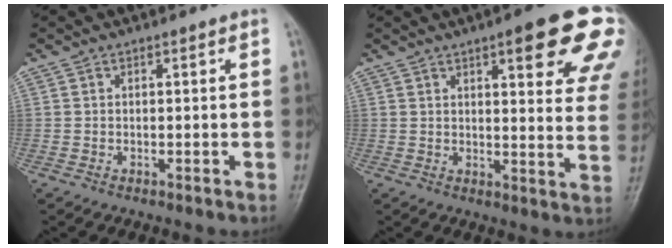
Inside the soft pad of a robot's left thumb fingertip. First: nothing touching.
{"total": 18.5, "force": [9.7, 4.5, 15.1], "torque": [-0.163, -0.031, 0.114]}